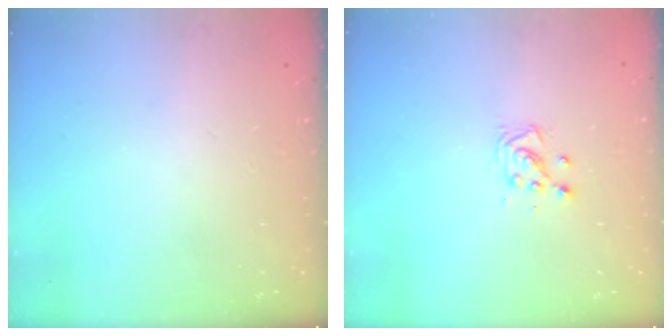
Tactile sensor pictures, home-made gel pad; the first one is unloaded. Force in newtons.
{"total": 4.0, "press": 4.0, "slide": 0.4}